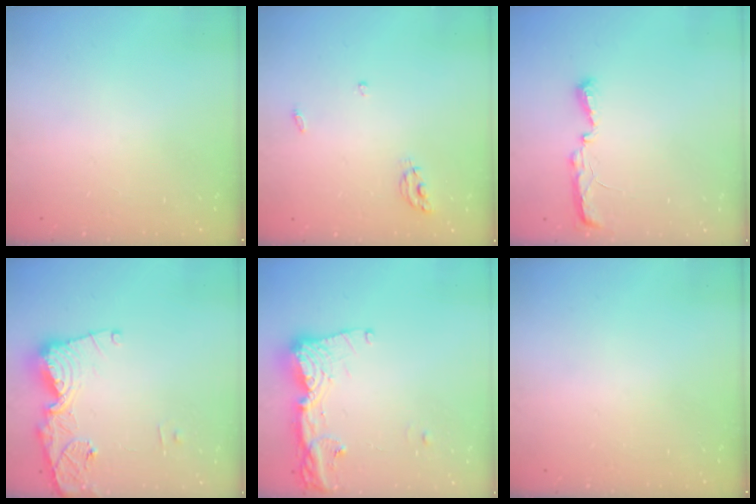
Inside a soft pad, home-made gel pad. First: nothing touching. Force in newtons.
{"total": 5.2, "press": 5.2, "slide": 0.4}
{"total": 5.4, "press": 5.3, "slide": 0.7}
{"total": 14.4, "press": 14.4, "slide": 1.4}
{"total": 14.5, "press": 14.4, "slide": 1.7}
{"total": 0.0}